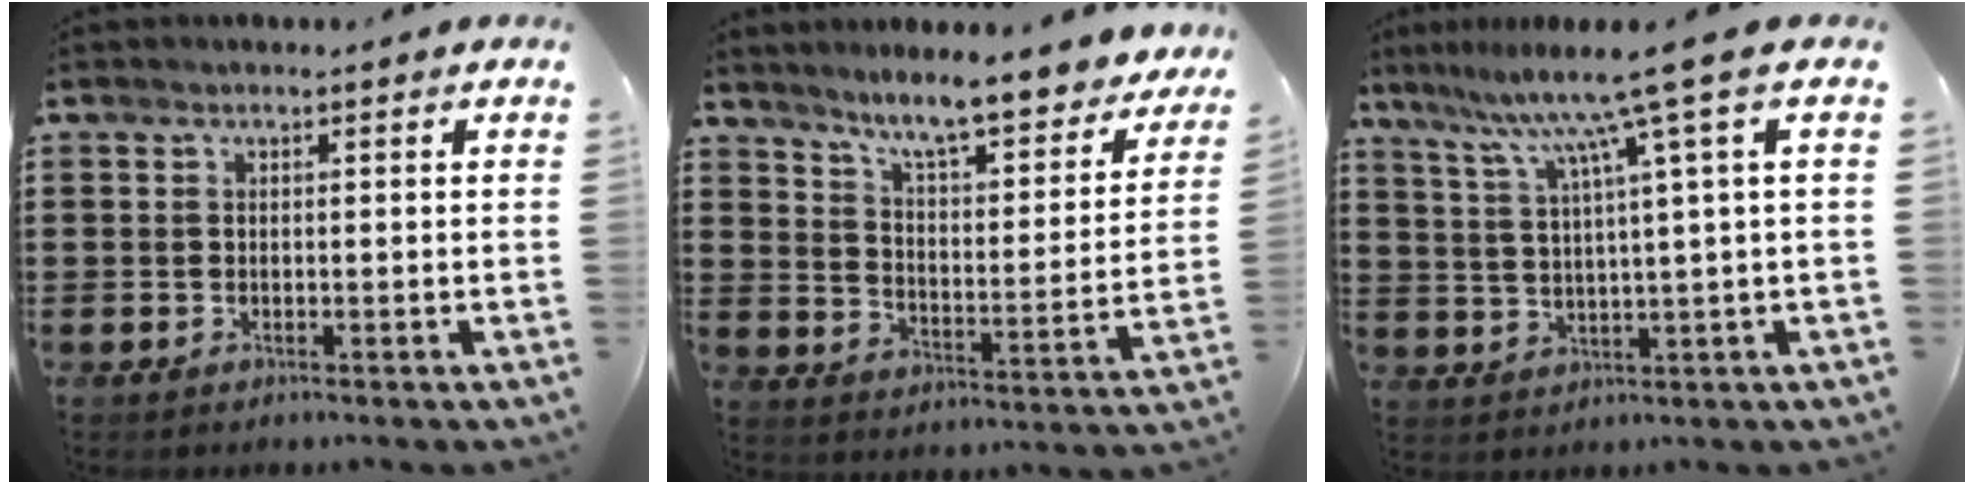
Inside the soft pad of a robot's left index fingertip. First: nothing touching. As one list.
[{"total": 7.8, "force": [6.9, -0.3, 3.6], "torque": [-0.089, -0.054, 0.114]}, {"total": 9.1, "force": [5.2, -1.6, 7.3], "torque": [-0.160, -0.025, 0.077]}]